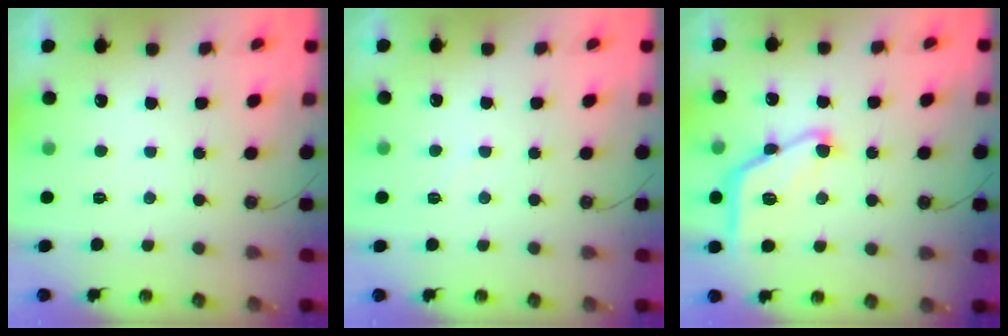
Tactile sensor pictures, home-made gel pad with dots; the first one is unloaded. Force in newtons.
{"total": 2.0, "press": 2.0, "slide": 0.3}
{"total": 13.8, "press": 13.8, "slide": 0.4}